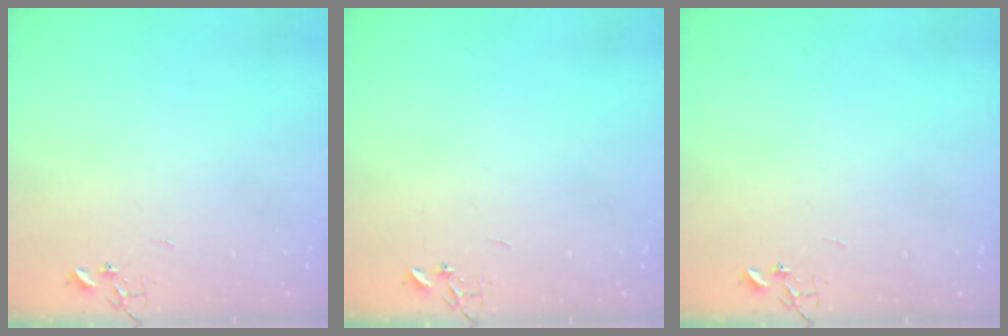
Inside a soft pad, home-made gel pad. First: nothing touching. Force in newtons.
{"total": 0.0}
{"total": 0.0}